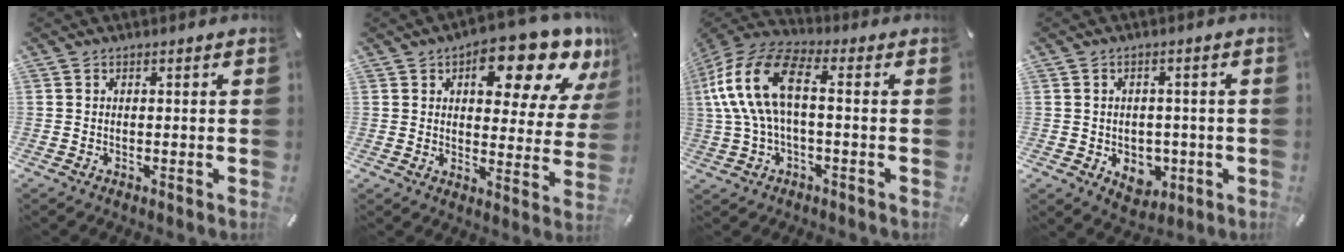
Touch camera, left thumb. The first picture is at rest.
{"total": 17.6, "force": [10.2, 8.1, 11.9], "torque": [-0.139, -0.067, 0.160]}
{"total": 16.4, "force": [1.4, 8.3, 14.1], "torque": [-0.305, 0.001, 0.020]}
{"total": 6.2, "force": [-1.4, 5.1, 3.2], "torque": [-0.023, 0.002, -0.022]}